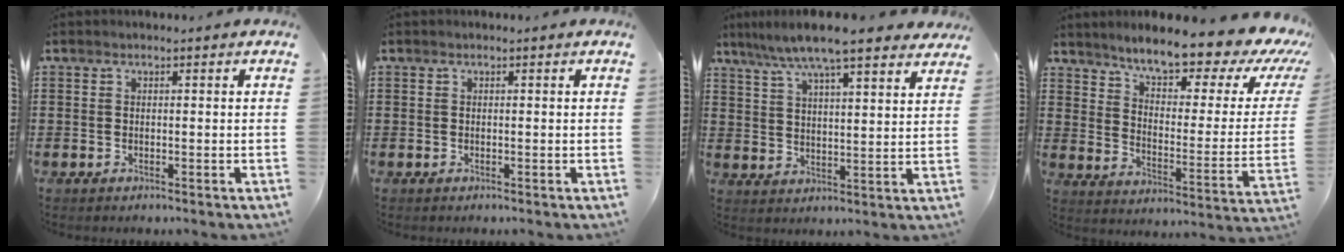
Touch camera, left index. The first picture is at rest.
{"total": 0.0}
{"total": 8.2, "force": [6.9, 0.5, 4.4], "torque": [-0.108, -0.021, 0.121]}
{"total": 10.0, "force": [8.8, 1.5, 4.5], "torque": [-0.092, -0.071, 0.144]}